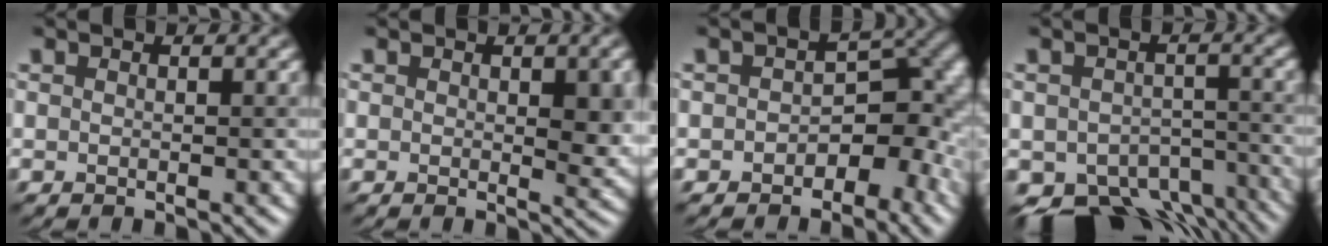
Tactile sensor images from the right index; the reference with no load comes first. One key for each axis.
{"total": 3.2, "fx": 0.3, "fy": 1.5, "fz": 2.8, "tx": -0.033, "ty": -0.006, "tz": 0.006}
{"total": 5.9, "fx": -1.4, "fy": 4.1, "fz": 4.0, "tx": -0.013, "ty": 0.004, "tz": -0.024}
{"total": 10.3, "fx": -7.0, "fy": 5.9, "fz": 4.7, "tx": -0.072, "ty": -0.038, "tz": -0.080}